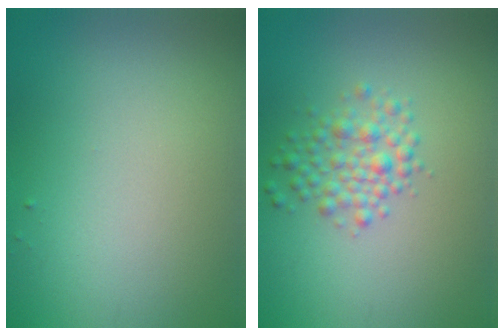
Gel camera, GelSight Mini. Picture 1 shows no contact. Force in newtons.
{"total": 2.7, "press": 2.7, "slide": 0.1}